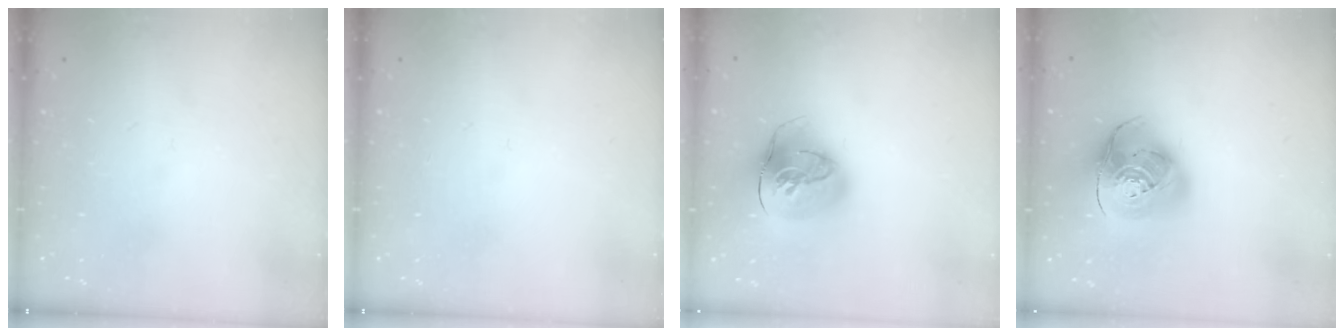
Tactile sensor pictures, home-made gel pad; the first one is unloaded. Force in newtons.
{"total": 0.0}
{"total": 18.0, "press": 17.9, "slide": 2.5}
{"total": 14.0, "press": 13.9, "slide": 1.8}